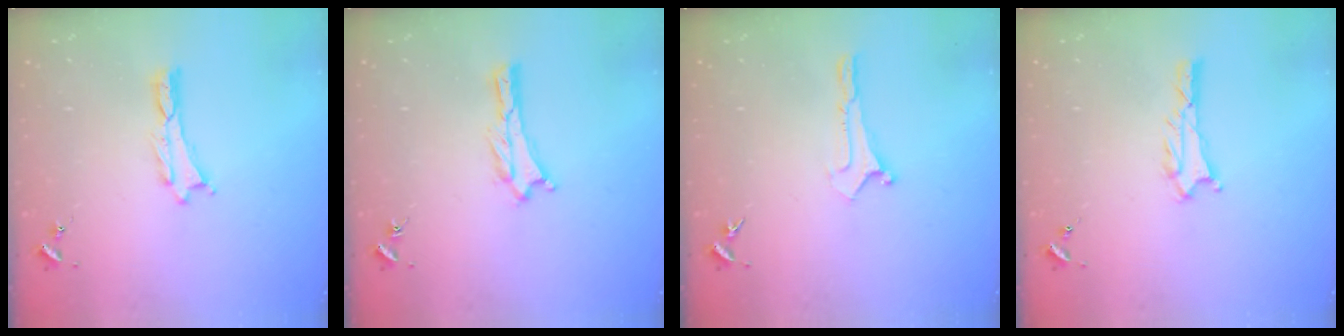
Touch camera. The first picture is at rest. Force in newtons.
{"total": 0.0}
{"total": 0.0}
{"total": 0.7, "press": 0.7, "slide": 0.1}